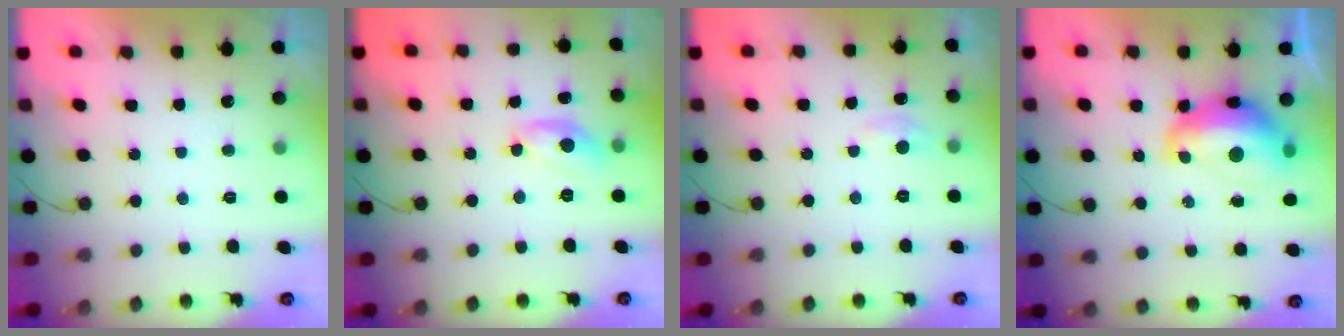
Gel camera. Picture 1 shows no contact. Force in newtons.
{"total": 9.7, "press": 9.7, "slide": 0.4}
{"total": 3.7, "press": 3.7, "slide": 0.5}
{"total": 13.1, "press": 13.0, "slide": 1.1}